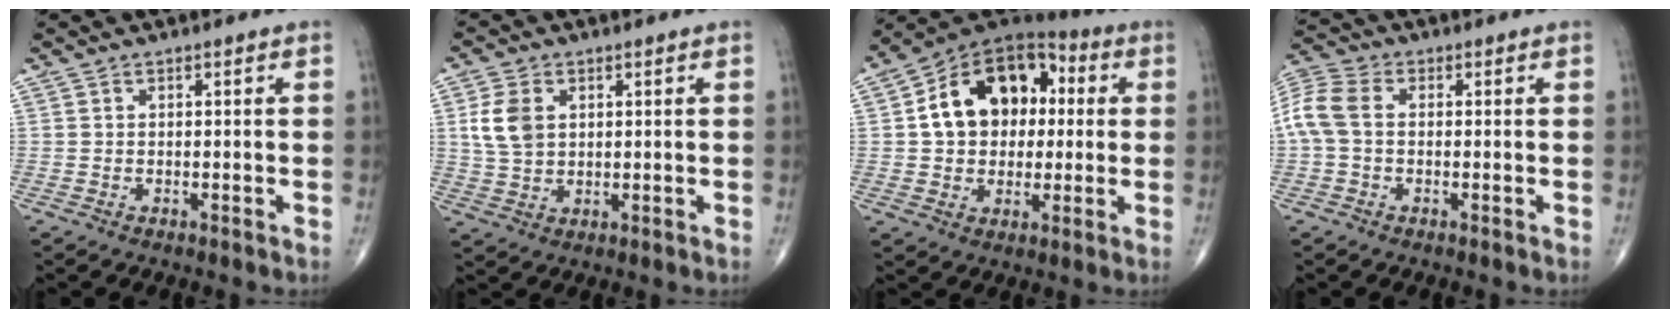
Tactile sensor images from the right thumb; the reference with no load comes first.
{"total": 6.7, "force": [1.7, 4.6, 4.5], "torque": [-0.084, -0.002, 0.037]}
{"total": 17.6, "force": [2.1, 13.0, 11.7], "torque": [-0.146, 0.028, 0.027]}
{"total": 8.1, "force": [0.2, 5.5, 5.9], "torque": [-0.140, 0.024, -0.004]}